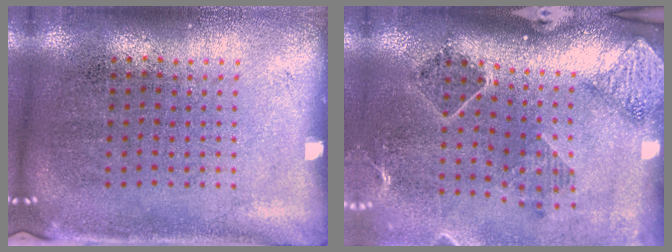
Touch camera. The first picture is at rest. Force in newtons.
{"total": 1.7, "press": 1.6, "slide": 0.4}